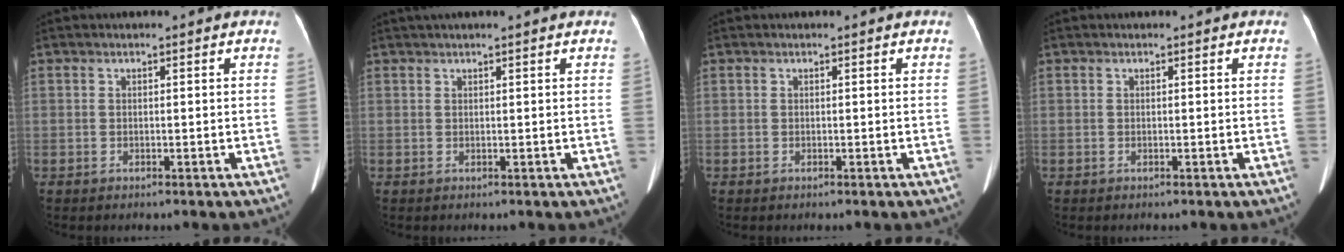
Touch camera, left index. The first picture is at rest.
{"total": 3.0, "force": [2.5, -0.5, 1.7], "torque": [-0.020, 0.031, 0.041]}
{"total": 0.0}
{"total": 0.0}